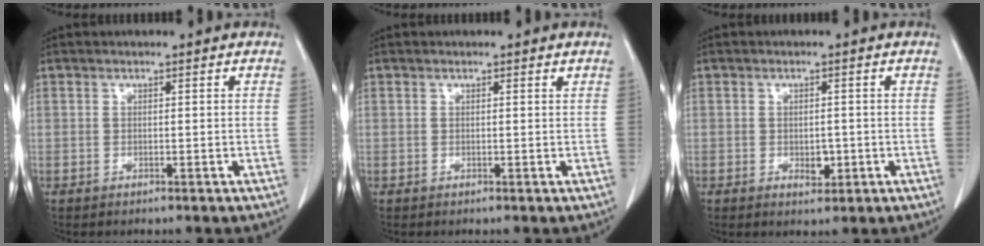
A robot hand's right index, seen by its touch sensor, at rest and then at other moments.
{"total": 0.0}
{"total": 2.3, "force": [-0.5, 1.4, 1.7], "torque": [-0.020, 0.002, 0.001]}